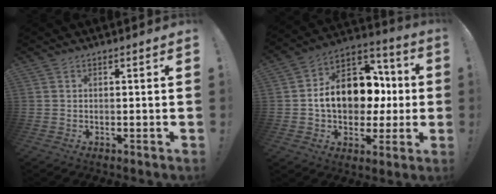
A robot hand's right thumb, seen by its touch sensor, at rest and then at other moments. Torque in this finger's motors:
{"motor_torque": [2.37, 2.64, 0.96, -0.67, 0.07]}